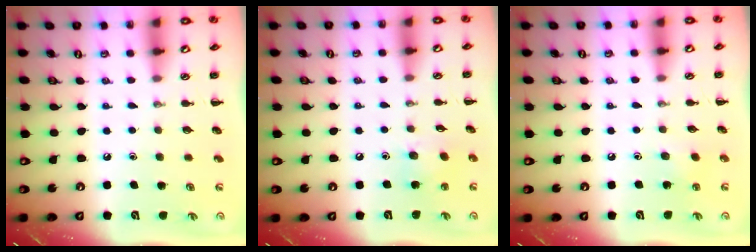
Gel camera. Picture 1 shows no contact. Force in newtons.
{"total": 7.9, "press": 7.7, "slide": 1.6}
{"total": 5.9, "press": 5.7, "slide": 1.4}